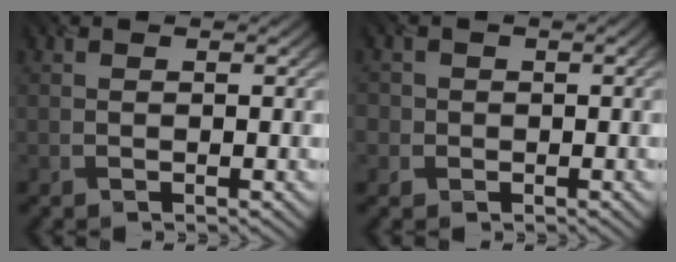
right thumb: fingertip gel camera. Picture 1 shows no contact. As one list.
[{"total": 1.8, "force": [-0.5, 1.7, -0.2], "torque": [0.003, -0.003, -0.012]}]